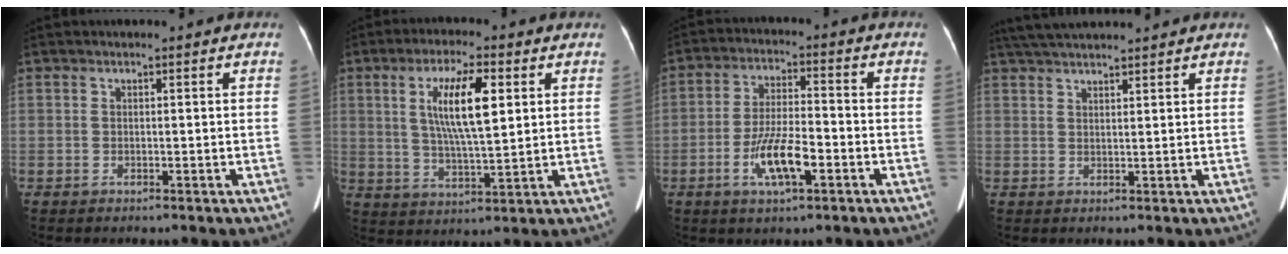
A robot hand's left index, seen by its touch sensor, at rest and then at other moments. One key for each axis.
{"total": 9.4, "fx": 2.3, "fy": 1.6, "fz": 9.0, "tx": -0.168, "ty": -0.002, "tz": 0.047}
{"total": 8.1, "fx": -3.7, "fy": 1.7, "fz": 7.0, "tx": -0.136, "ty": -0.010, "tz": -0.063}
{"total": 9.0, "fx": 8.1, "fy": 0.4, "fz": 3.9, "tx": -0.068, "ty": 0.027, "tz": 0.126}